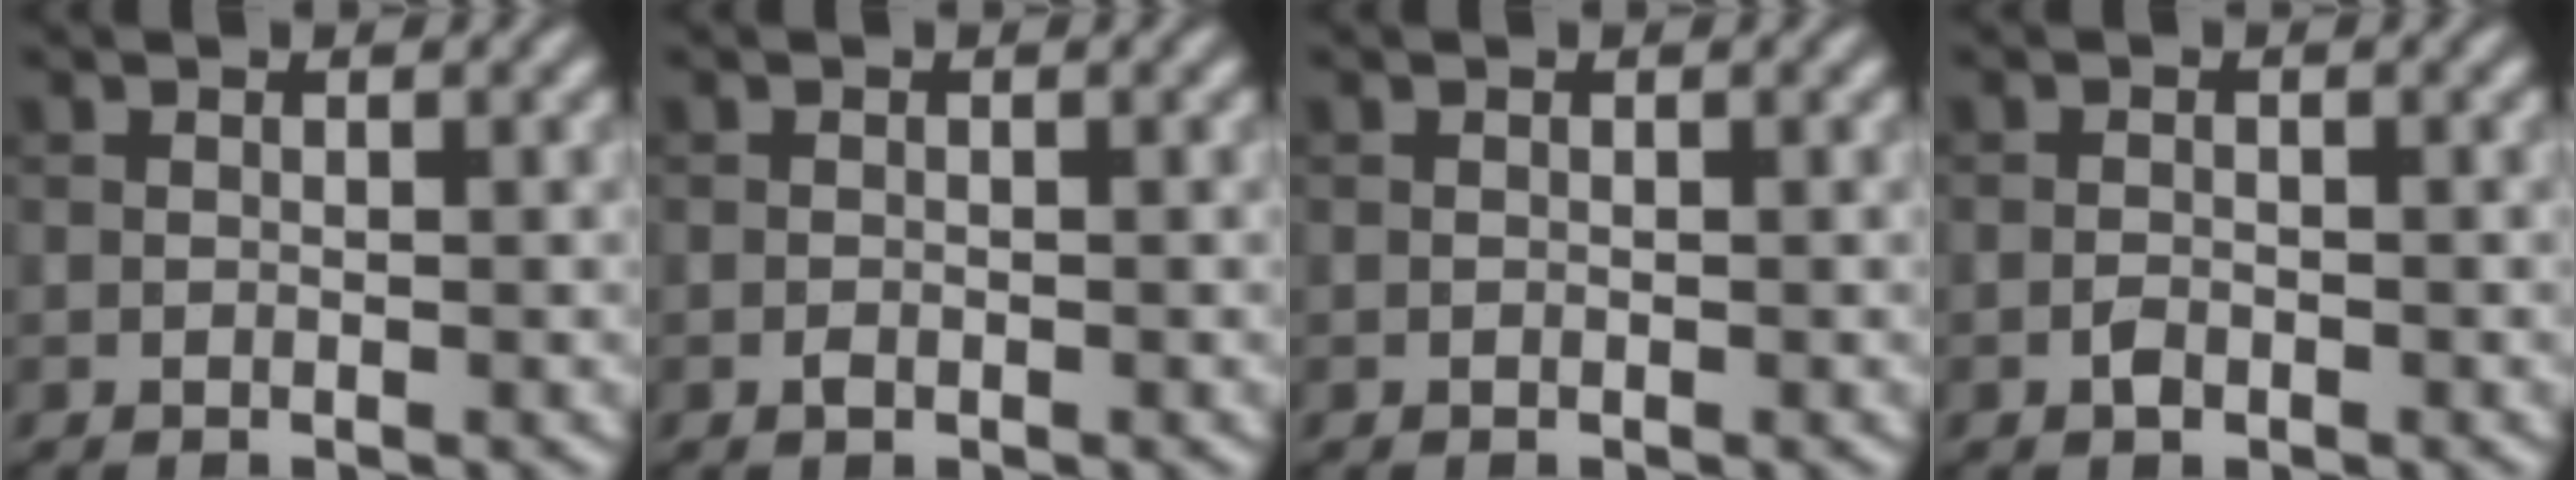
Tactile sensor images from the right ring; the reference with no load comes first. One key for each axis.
{"total": 0.5, "fx": -0.3, "fy": 0.3, "fz": 0.3, "tx": -0.005, "ty": -0.001, "tz": -0.005}
{"total": 0.0}
{"total": 0.9, "fx": -0.5, "fy": 0.5, "fz": 0.6, "tx": -0.011, "ty": -0.001, "tz": -0.011}